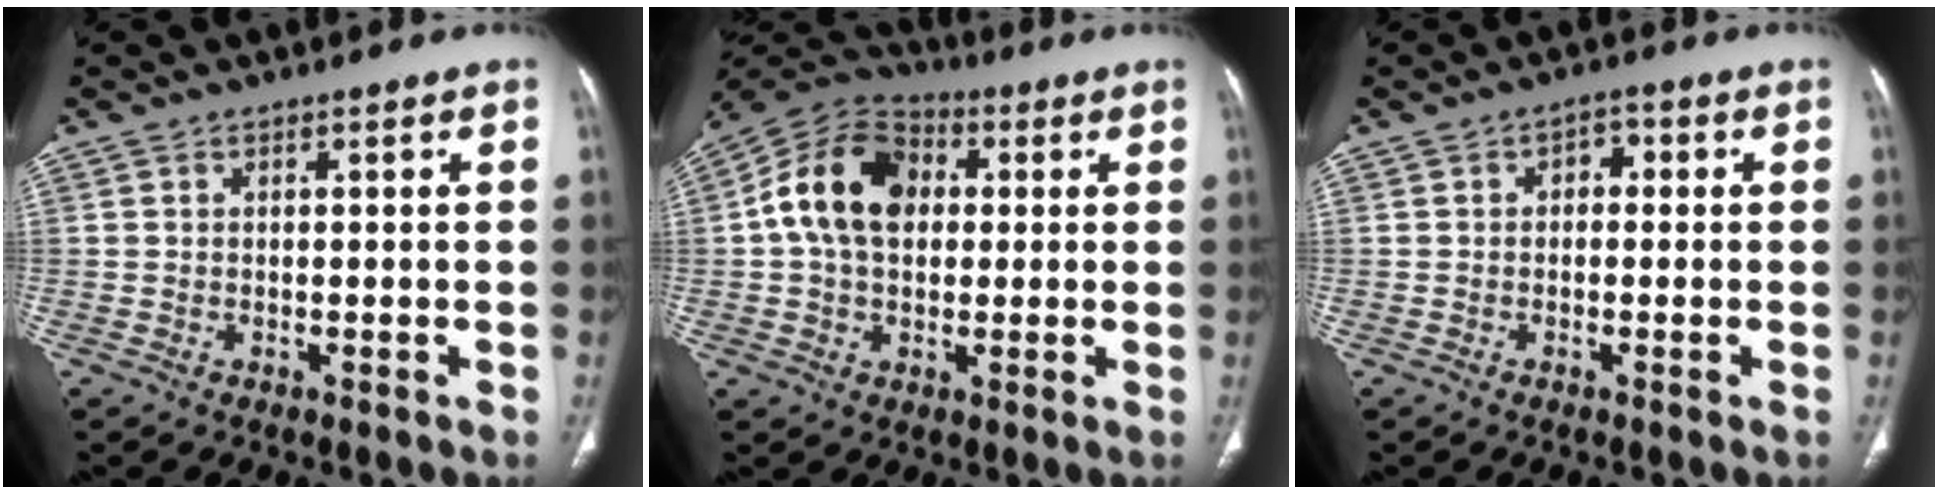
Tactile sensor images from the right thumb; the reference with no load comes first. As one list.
[{"total": 14.9, "force": [2.0, 10.5, 10.3], "torque": [-0.166, 0.024, 0.024]}, {"total": 2.7, "force": [0.2, 1.9, 1.9], "torque": [-0.012, 0.010, -0.005]}]